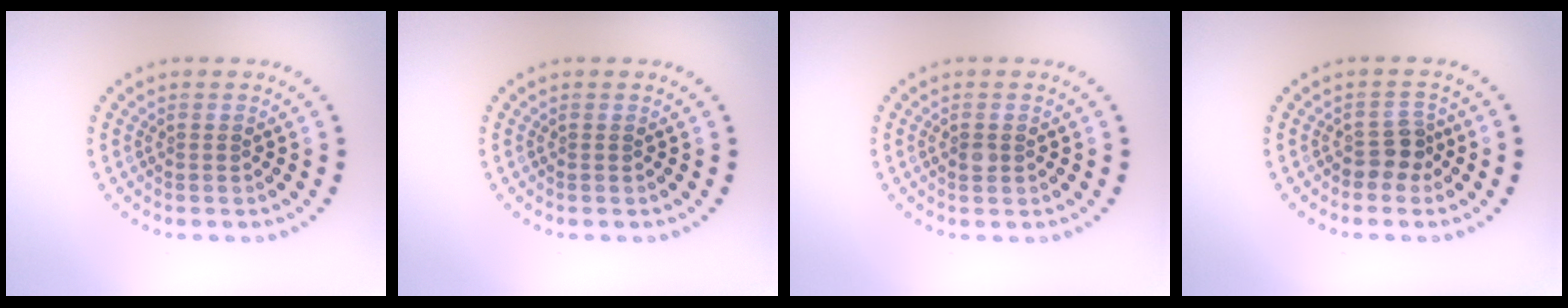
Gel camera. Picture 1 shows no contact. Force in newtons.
{"total": 0.0}
{"total": 0.9, "press": 0.9, "slide": 0.0}
{"total": 1.9, "press": 1.6, "slide": 1.1}